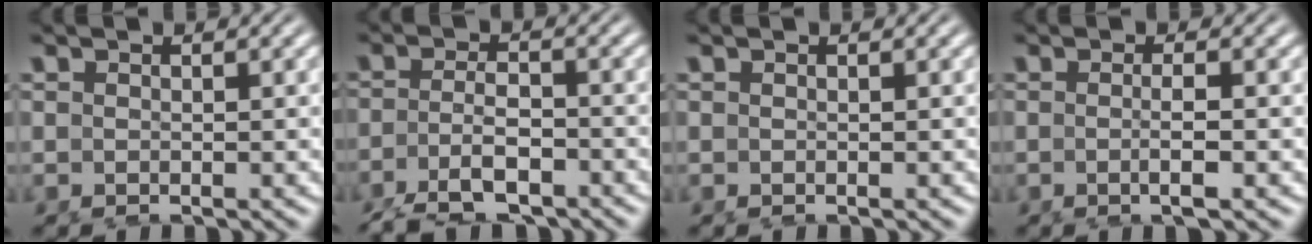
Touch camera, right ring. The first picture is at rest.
{"total": 5.7, "force": [-4.2, 2.0, 3.3], "torque": [-0.054, -0.017, -0.058]}
{"total": 0.0}
{"total": 2.1, "force": [-0.6, -0.7, 1.8], "torque": [-0.029, 0.003, -0.011]}